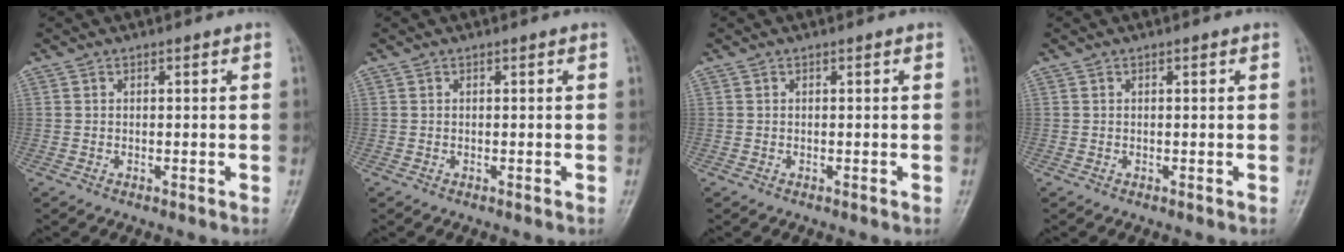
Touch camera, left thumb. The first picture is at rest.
{"total": 0.0}
{"total": 0.0}
{"total": 0.6, "force": [0.2, 0.2, 0.5], "torque": [-0.008, 0.001, 0.003]}